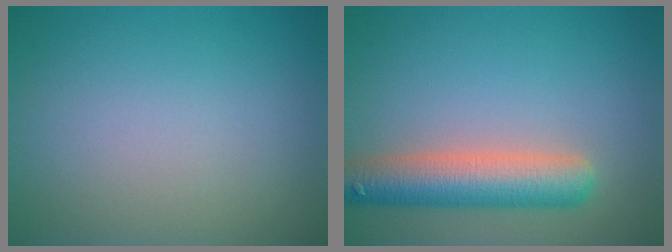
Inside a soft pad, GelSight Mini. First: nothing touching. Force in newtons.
{"total": 6.3, "press": 6.3, "slide": 0.3}